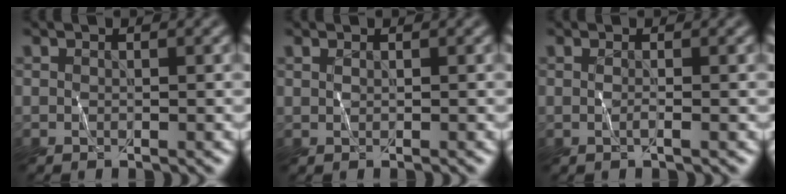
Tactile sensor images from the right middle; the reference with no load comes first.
{"total": 0.6, "force": [0.4, 0.2, 0.4], "torque": [-0.002, 0.000, 0.003]}
{"total": 0.7, "force": [0.0, 0.3, 0.7], "torque": [-0.008, -0.001, -0.003]}